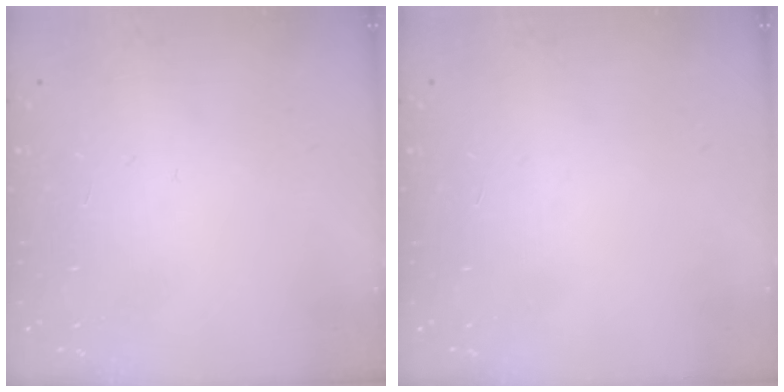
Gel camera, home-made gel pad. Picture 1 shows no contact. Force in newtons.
{"total": 0.0}